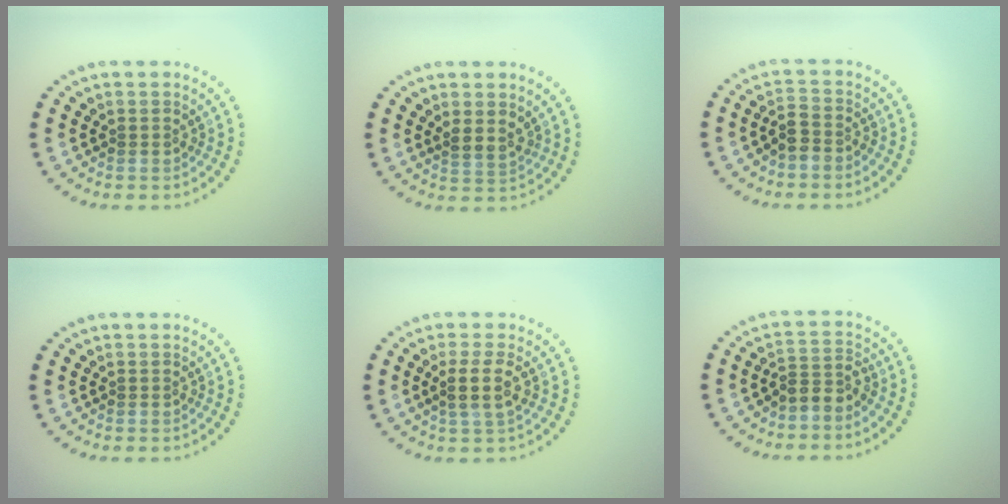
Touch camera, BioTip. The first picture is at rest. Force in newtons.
{"total": 1.8, "press": 1.6, "slide": 1.0}
{"total": 2.1, "press": 1.8, "slide": 1.1}
{"total": 0.0}
{"total": 2.6, "press": 2.2, "slide": 1.3}
{"total": 2.4, "press": 1.7, "slide": 1.6}